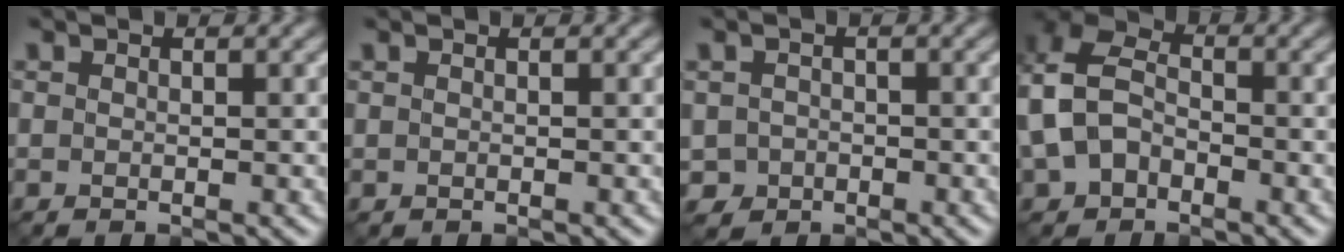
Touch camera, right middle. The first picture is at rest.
{"total": 0.0}
{"total": 1.9, "force": [-0.8, 1.7, 0.5], "torque": [-0.009, -0.002, -0.015]}
{"total": 7.0, "force": [-0.9, 5.0, 4.8], "torque": [-0.126, 0.013, -0.031]}